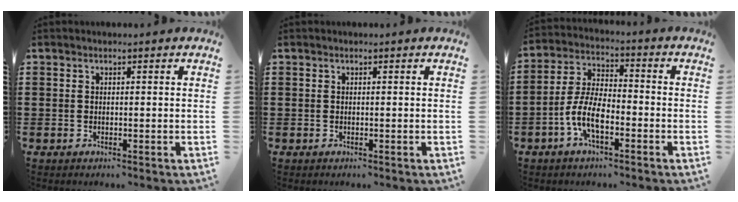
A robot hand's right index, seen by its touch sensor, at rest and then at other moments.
{"total": 0.0}
{"total": 7.6, "force": [-3.2, 2.9, 6.3], "torque": [-0.154, -0.009, -0.067]}